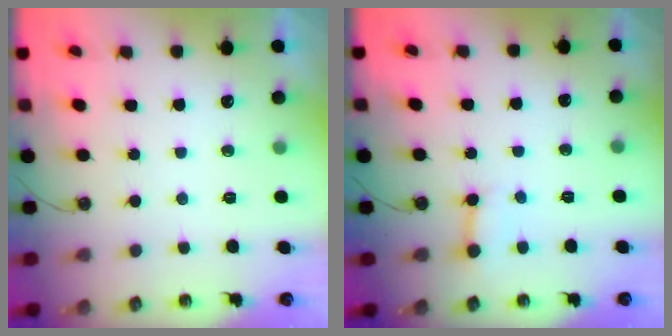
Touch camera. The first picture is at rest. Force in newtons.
{"total": 2.8, "press": 2.8, "slide": 0.2}